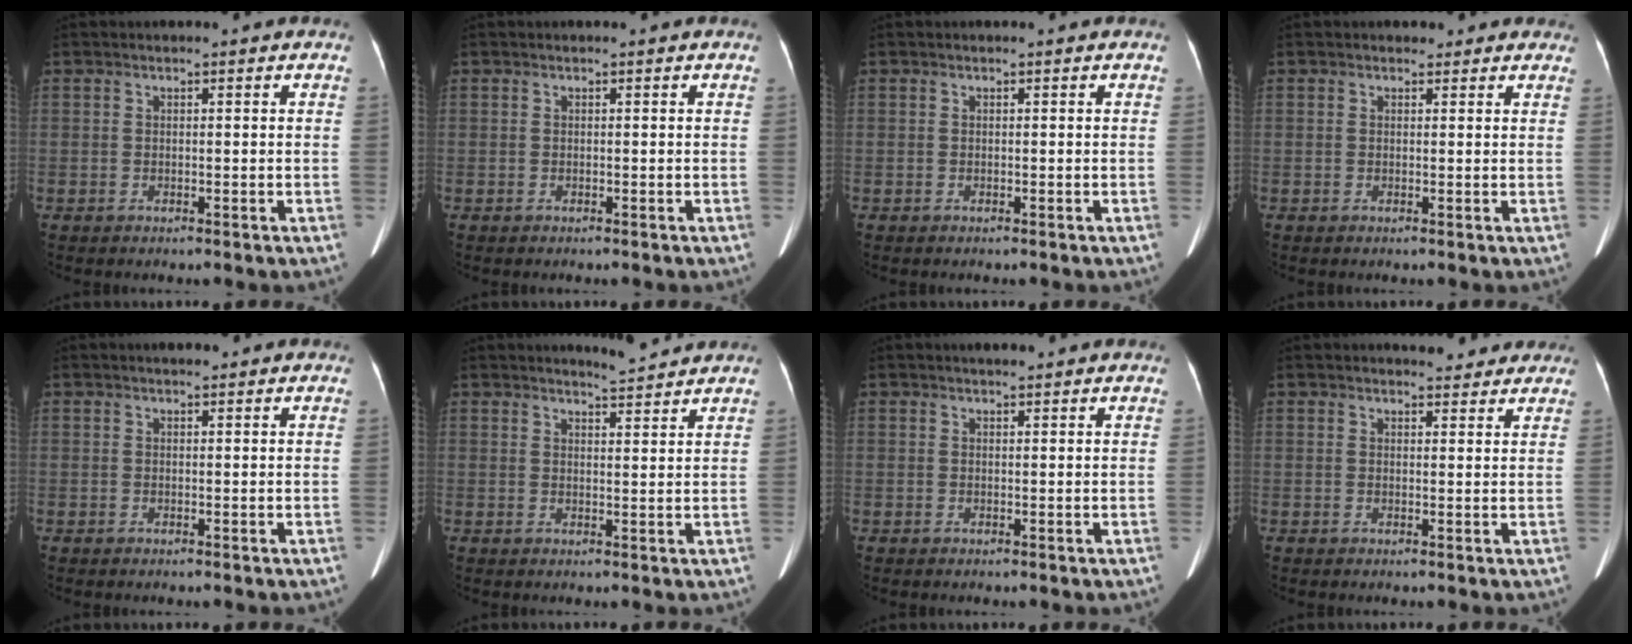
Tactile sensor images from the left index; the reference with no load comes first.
{"total": 0.0}
{"total": 0.0}
{"total": 2.6, "force": [2.1, 1.5, 0.5], "torque": [0.006, 0.006, 0.016]}
{"total": 1.3, "force": [1.1, 0.4, 0.6], "torque": [-0.012, 0.008, 0.017]}
{"total": 3.6, "force": [3.6, -0.2, 0.4], "torque": [-0.016, -0.004, 0.052]}
{"total": 2.0, "force": [1.8, 0.3, 0.9], "torque": [-0.012, 0.013, 0.028]}
{"total": 5.5, "force": [5.0, 1.6, 1.3], "torque": [-0.009, 0.003, 0.052]}